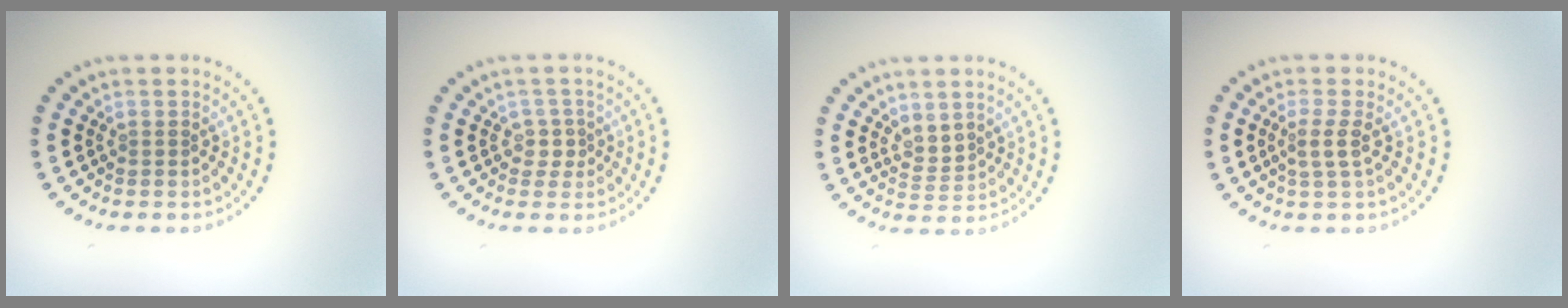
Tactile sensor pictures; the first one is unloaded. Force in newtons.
{"total": 1.5, "press": 1.1, "slide": 1.0}
{"total": 1.6, "press": 1.3, "slide": 0.9}
{"total": 1.7, "press": 1.4, "slide": 1.0}